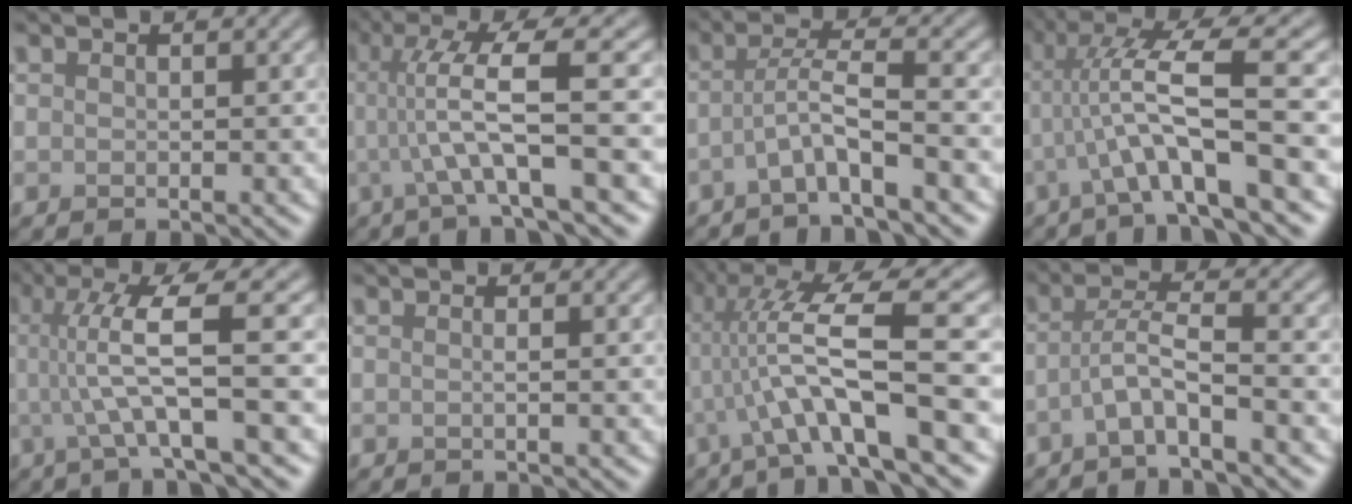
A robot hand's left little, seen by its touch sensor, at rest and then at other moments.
{"total": 6.3, "force": [-0.1, 0.7, 6.2], "torque": [-0.112, 0.006, -0.002]}
{"total": 3.5, "force": [-1.7, 0.2, 3.1], "torque": [-0.061, 0.009, -0.042]}
{"total": 7.2, "force": [-0.8, 0.8, 7.1], "torque": [-0.128, 0.015, -0.019]}
{"total": 6.6, "force": [0.2, 0.9, 6.6], "torque": [-0.117, 0.004, 0.003]}
{"total": 0.7, "force": [-0.1, 0.2, 0.6], "torque": [-0.008, -0.001, -0.004]}
{"total": 9.0, "force": [-0.6, 1.4, 8.9], "torque": [-0.153, 0.014, -0.014]}
{"total": 3.4, "force": [-1.6, 0.3, 2.9], "torque": [-0.058, 0.009, -0.040]}